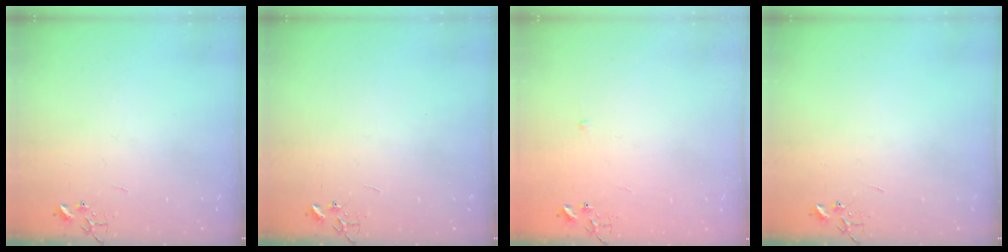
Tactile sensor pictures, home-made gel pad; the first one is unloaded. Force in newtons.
{"total": 0.0}
{"total": 2.3, "press": 2.3, "slide": 0.3}
{"total": 0.0}